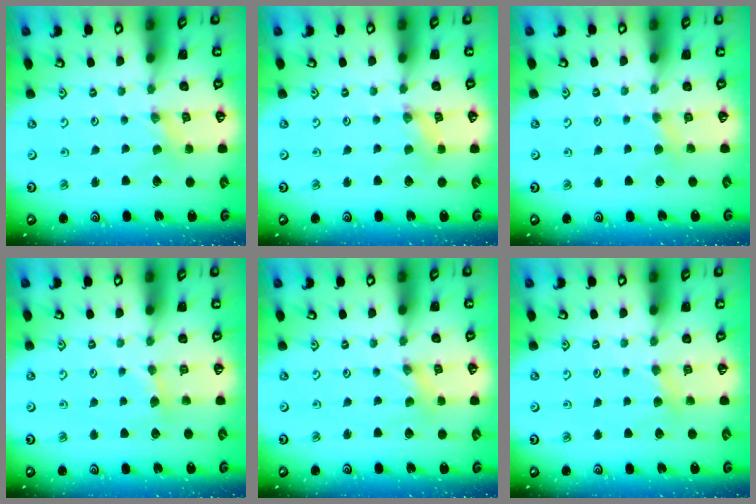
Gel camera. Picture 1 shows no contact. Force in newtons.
{"total": 2.4, "press": 2.4, "slide": 0.2}
{"total": 3.4, "press": 3.4, "slide": 0.5}
{"total": 2.9, "press": 2.9, "slide": 0.4}
{"total": 1.0, "press": 1.0, "slide": 0.2}
{"total": 4.2, "press": 4.2, "slide": 0.6}